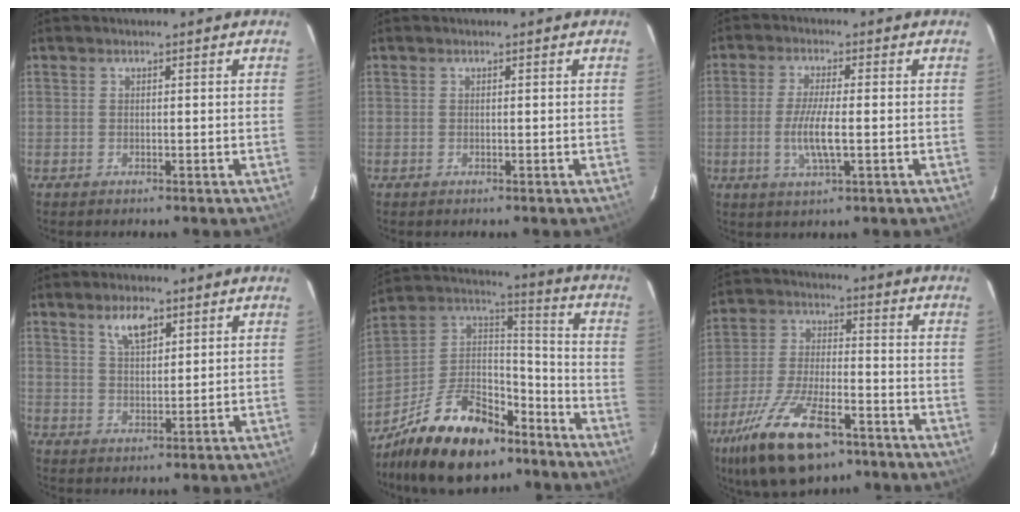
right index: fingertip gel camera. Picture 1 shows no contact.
{"total": 0.0}
{"total": 6.7, "force": [-1.3, 1.1, 6.4], "torque": [-0.127, -0.011, -0.025]}
{"total": 5.2, "force": [3.1, 2.2, 3.6], "torque": [-0.062, 0.004, 0.056]}
{"total": 23.1, "force": [-15.6, 11.1, 12.9], "torque": [-0.262, 0.030, -0.249]}
{"total": 17.5, "force": [-11.1, 6.8, 11.7], "torque": [-0.243, -0.032, -0.196]}